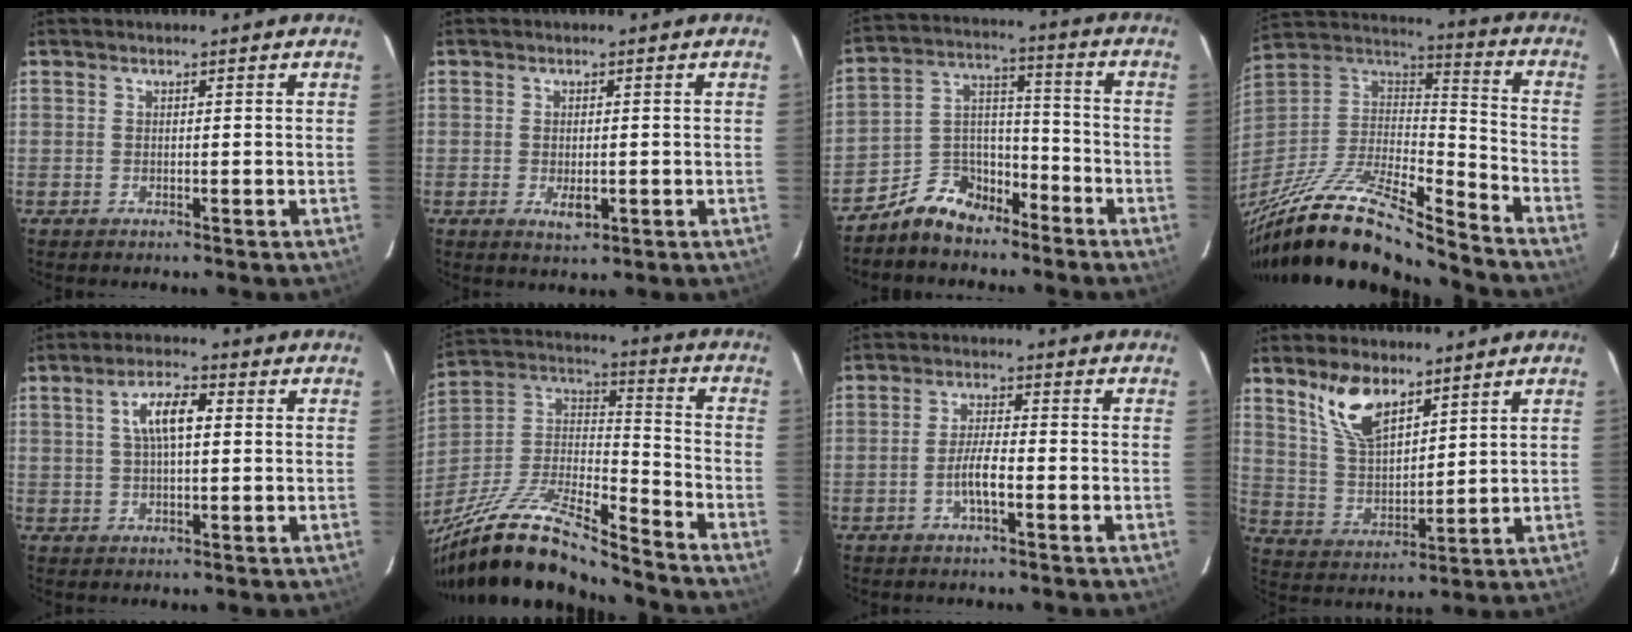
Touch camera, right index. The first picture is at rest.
{"total": 3.4, "force": [-1.0, 1.6, 2.9], "torque": [-0.052, -0.007, -0.012]}
{"total": 10.1, "force": [-7.5, 5.7, 3.6], "torque": [-0.077, 0.048, -0.130]}
{"total": 24.0, "force": [-19.2, 5.2, 13.5], "torque": [-0.269, -0.032, -0.339]}
{"total": 6.4, "force": [1.4, 2.3, 5.8], "torque": [-0.110, 0.015, 0.027]}
{"total": 24.5, "force": [-19.9, 5.4, 13.3], "torque": [-0.261, -0.020, -0.348]}
{"total": 4.8, "force": [-2.0, 0.8, 4.2], "torque": [-0.087, 0.002, -0.038]}
{"total": 10.4, "force": [6.9, 4.5, 6.3], "torque": [-0.121, 0.010, 0.142]}